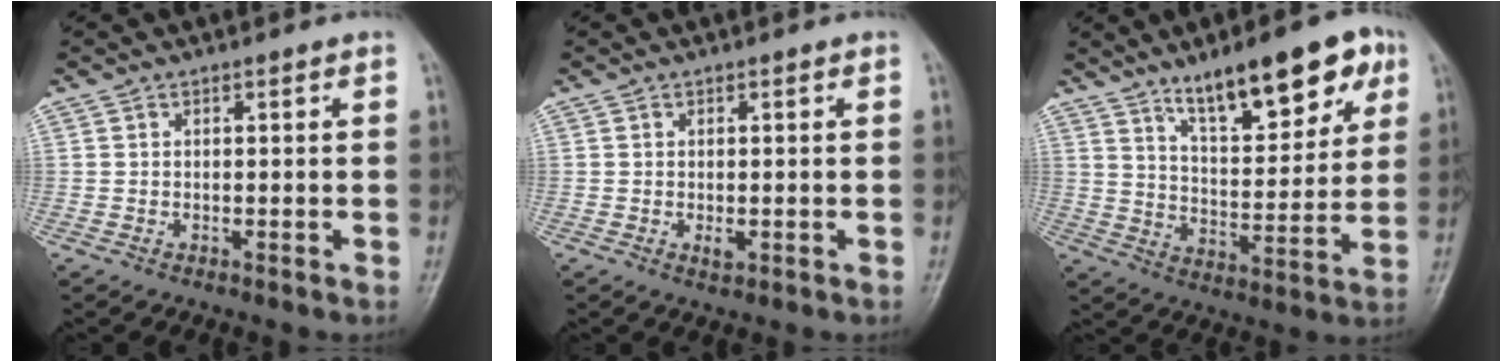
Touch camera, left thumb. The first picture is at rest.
{"total": 1.6, "force": [-0.1, 0.9, 1.3], "torque": [-0.017, -0.004, 0.000]}
{"total": 17.3, "force": [10.1, 6.0, 12.7], "torque": [-0.149, -0.038, 0.161]}